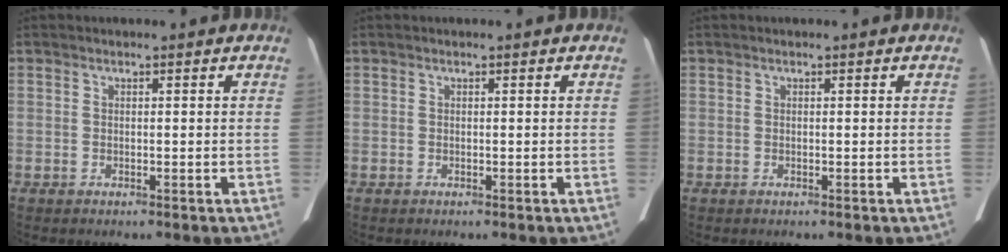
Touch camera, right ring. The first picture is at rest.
{"total": 0.0}
{"total": 0.0}